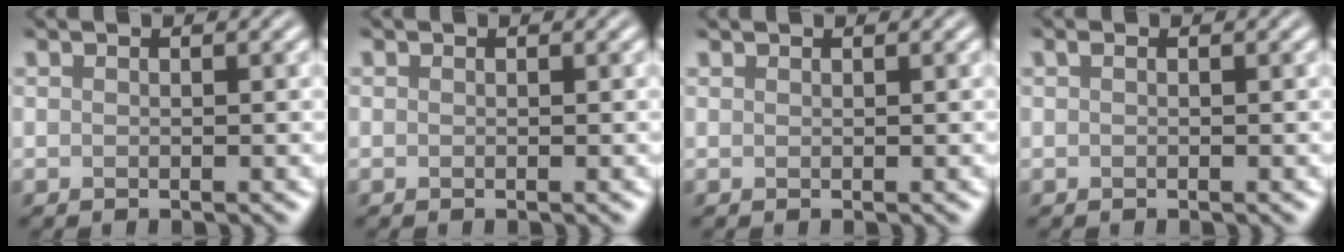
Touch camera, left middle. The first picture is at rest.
{"total": 0.9, "force": [-0.3, -0.5, -0.6], "torque": [0.003, -0.011, 0.007]}
{"total": 0.6, "force": [0.5, -0.1, -0.2], "torque": [0.007, 0.000, 0.007]}
{"total": 1.6, "force": [-0.9, -1.0, -0.9], "torque": [-0.008, -0.013, 0.013]}